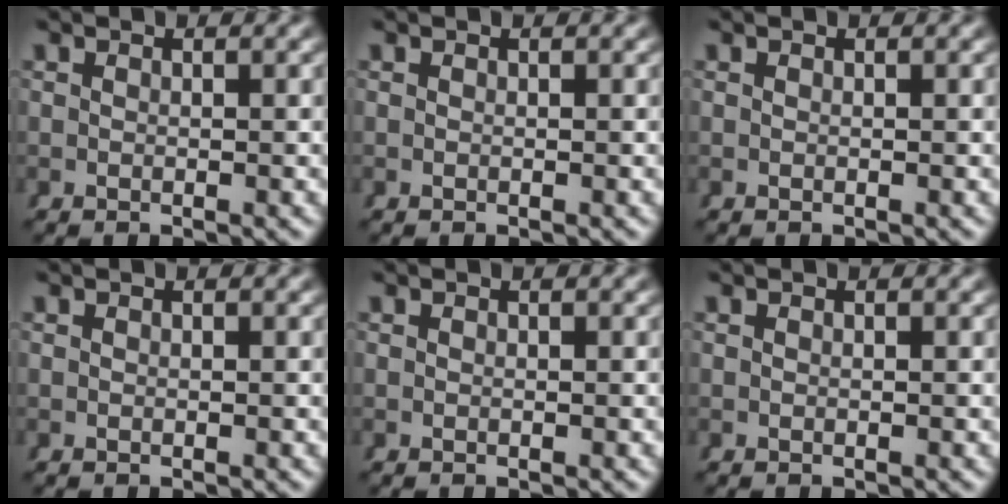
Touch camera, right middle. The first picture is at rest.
{"total": 0.0}
{"total": 0.0}
{"total": 0.0}
{"total": 0.0}
{"total": 0.0}